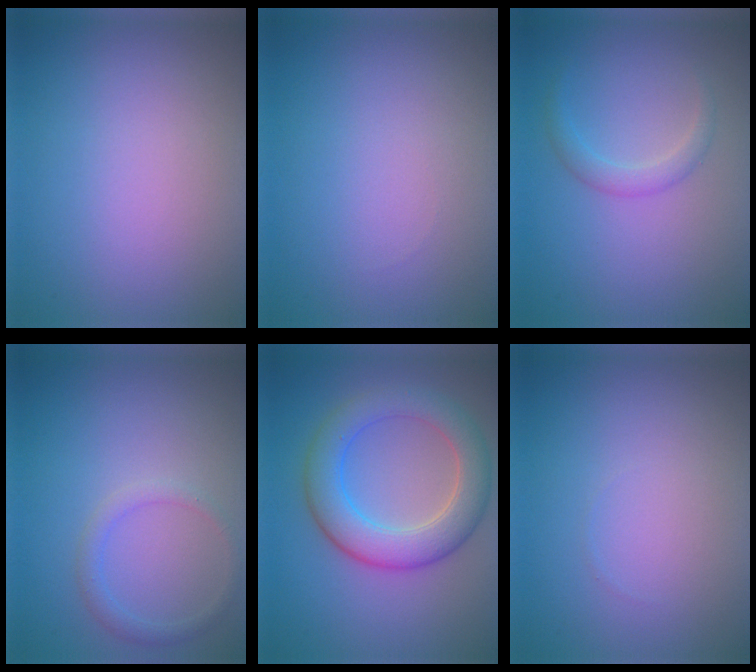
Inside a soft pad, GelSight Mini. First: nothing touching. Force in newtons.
{"total": 0.0}
{"total": 1.6, "press": 1.6, "slide": 0.0}
{"total": 1.5, "press": 1.5, "slide": 0.1}
{"total": 6.0, "press": 6.0, "slide": 0.1}
{"total": 0.0}